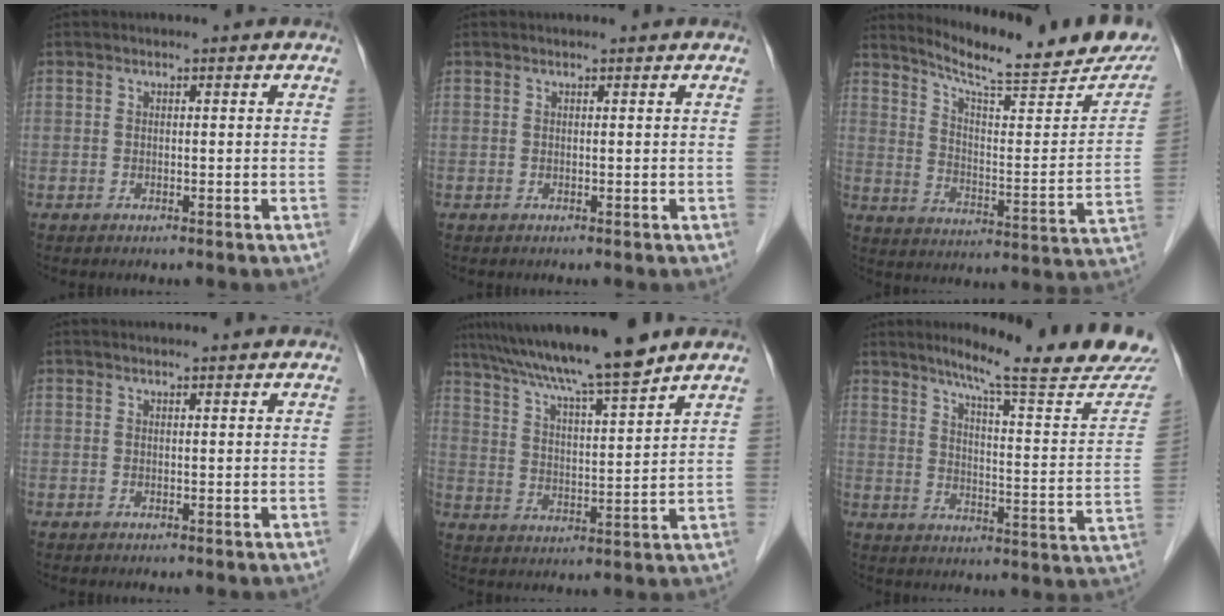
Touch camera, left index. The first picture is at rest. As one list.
[{"total": 0.6, "force": [0.6, 0.0, 0.2], "torque": [-0.006, 0.005, 0.007]}, {"total": 21.4, "force": [18.8, 2.2, 9.9], "torque": [-0.146, -0.054, 0.252]}, {"total": 2.9, "force": [2.8, 0.0, 0.9], "torque": [-0.011, 0.016, 0.031]}, {"total": 14.6, "force": [12.2, -0.4, 8.0], "torque": [-0.137, 0.008, 0.200]}, {"total": 20.6, "force": [18.2, 0.0, 9.6], "torque": [-0.131, -0.075, 0.228]}]